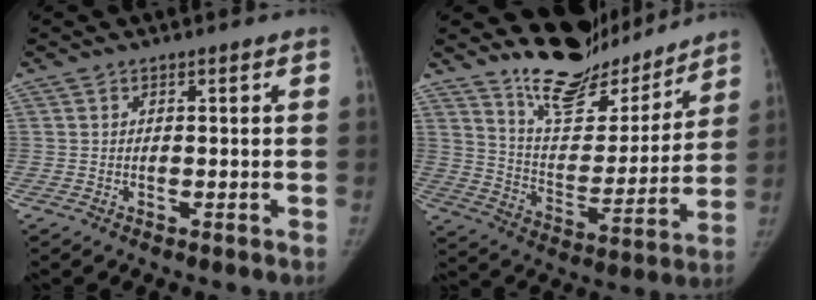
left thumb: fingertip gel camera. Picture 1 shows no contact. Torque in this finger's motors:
{"motor_torque": [1.34, -0.99, 1.11, -1.65, 0.12]}